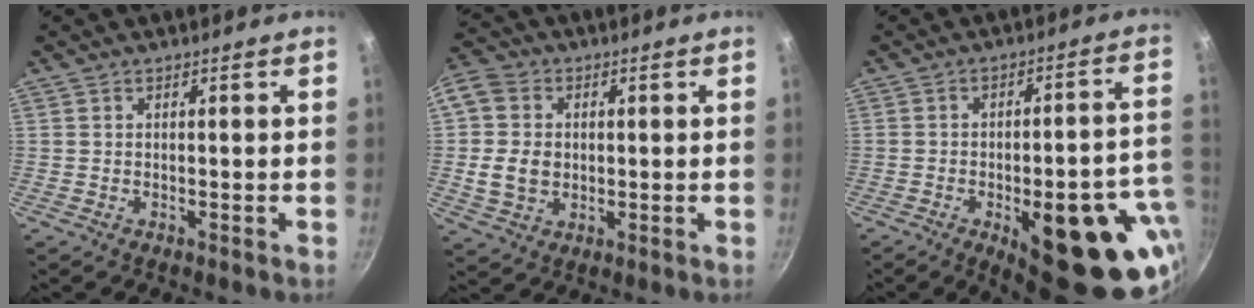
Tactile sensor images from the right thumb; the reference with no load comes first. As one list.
[{"total": 11.2, "force": [0.3, 9.3, 6.3], "torque": [-0.113, 0.009, -0.001]}, {"total": 25.5, "force": [-7.8, 9.9, 22.1], "torque": [-0.226, 0.014, -0.091]}]